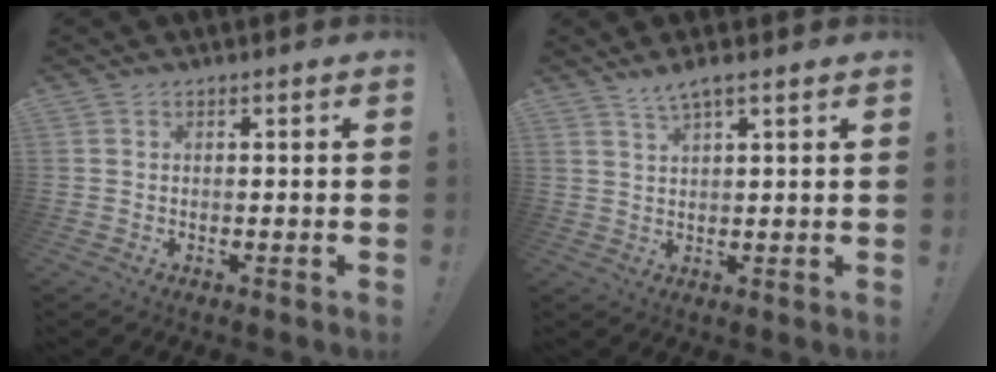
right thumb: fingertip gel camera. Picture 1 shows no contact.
{"total": 3.8, "force": [3.0, 0.2, 2.3], "torque": [-0.044, -0.015, 0.052]}